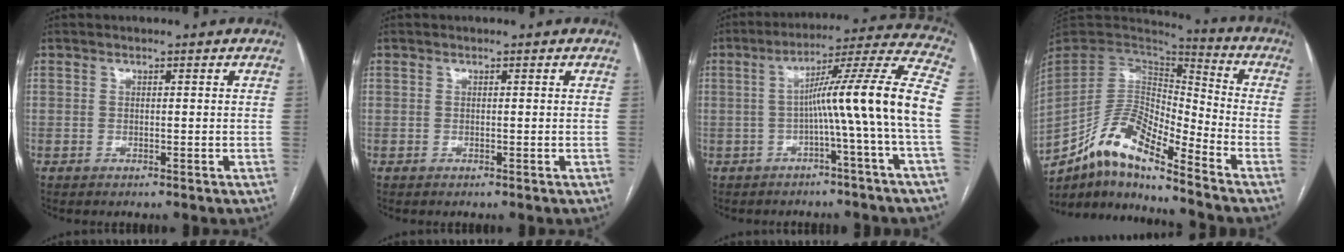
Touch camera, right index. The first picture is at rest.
{"total": 0.0}
{"total": 11.7, "force": [-2.5, -2.2, 11.2], "torque": [-0.160, 0.030, -0.039]}
{"total": 14.3, "force": [-10.4, 3.1, 9.4], "torque": [-0.176, 0.019, -0.191]}